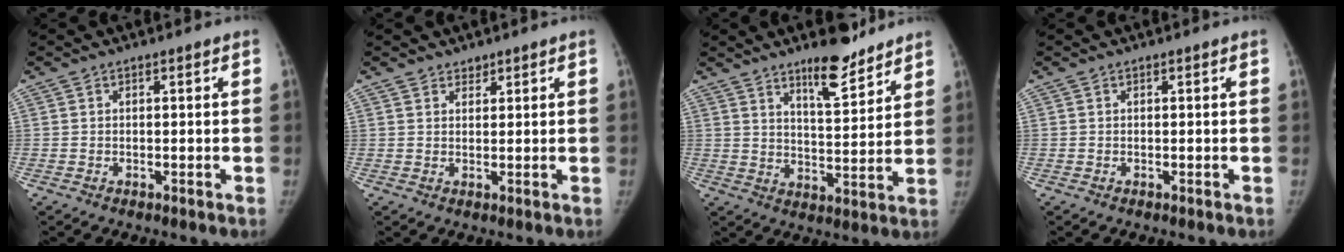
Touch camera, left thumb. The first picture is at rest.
{"total": 1.8, "force": [1.4, 1.0, 0.0], "torque": [0.017, -0.009, 0.018]}
{"total": 10.2, "force": [7.8, 2.8, 6.0], "torque": [-0.075, -0.061, 0.126]}
{"total": 0.0}